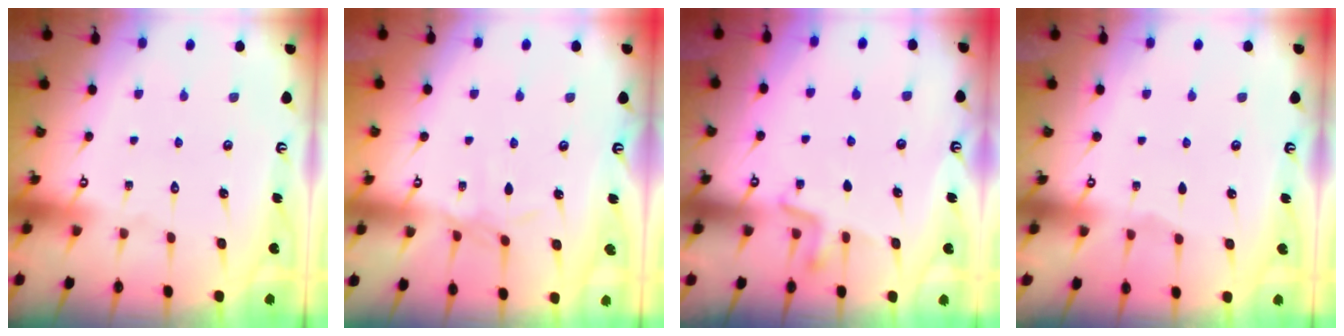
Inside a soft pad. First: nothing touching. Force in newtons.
{"total": 3.2, "press": 3.2, "slide": 0.2}
{"total": 3.0, "press": 2.9, "slide": 0.8}
{"total": 1.4, "press": 1.4, "slide": 0.3}